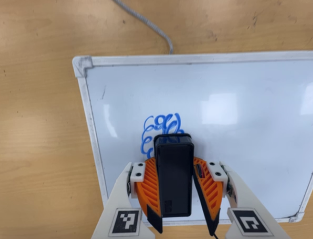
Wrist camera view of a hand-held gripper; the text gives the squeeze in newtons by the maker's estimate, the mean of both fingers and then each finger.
{"total": 14.0, "left": 16.2, "right": 11.7}